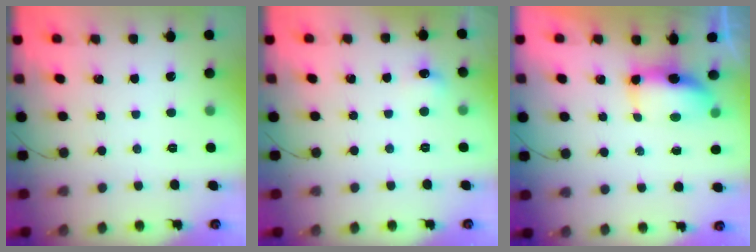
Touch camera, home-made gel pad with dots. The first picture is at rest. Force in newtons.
{"total": 5.3, "press": 5.2, "slide": 1.2}
{"total": 6.6, "press": 6.6, "slide": 0.6}